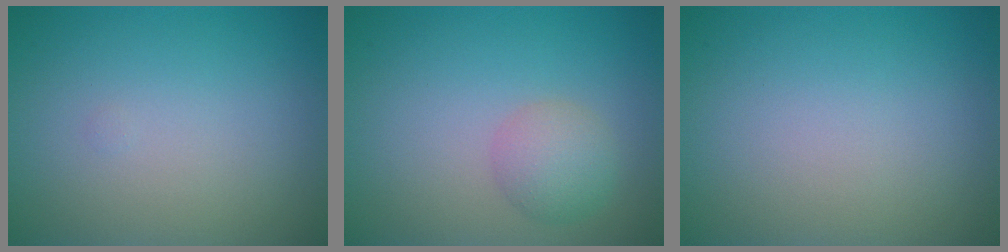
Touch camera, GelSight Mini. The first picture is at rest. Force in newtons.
{"total": 2.6, "press": 2.6, "slide": 0.1}
{"total": 0.0}